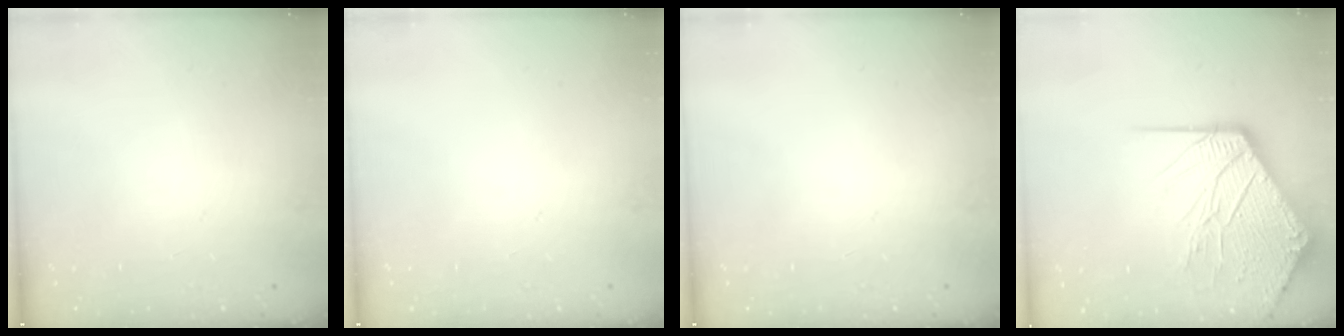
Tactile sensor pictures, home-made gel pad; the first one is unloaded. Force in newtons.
{"total": 0.0}
{"total": 0.0}
{"total": 18.3, "press": 18.2, "slide": 2.4}